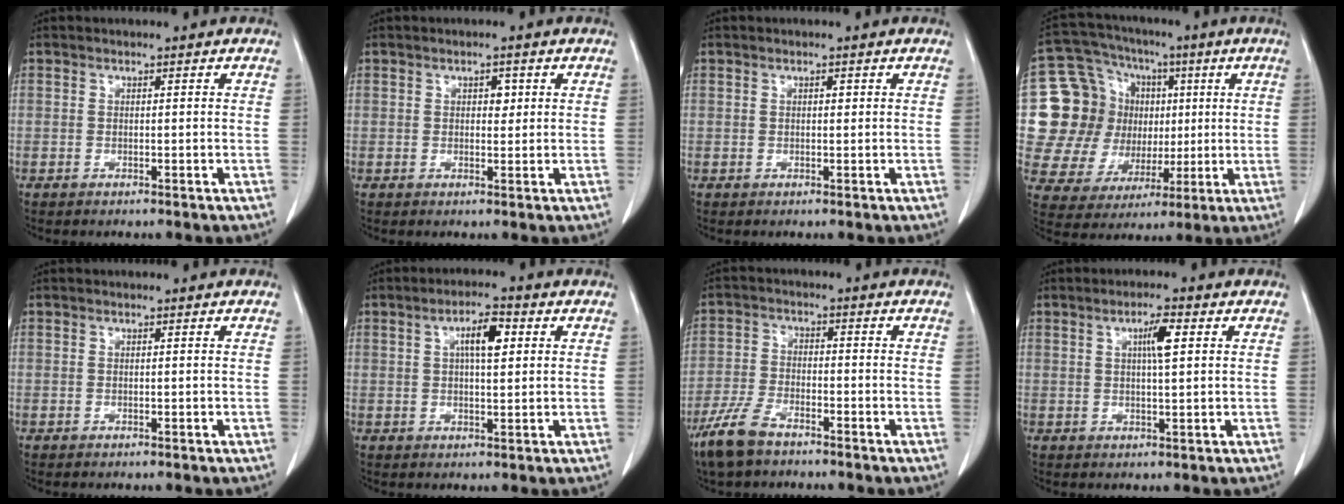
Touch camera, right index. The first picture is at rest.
{"total": 1.1, "force": [0.4, 0.6, 0.8], "torque": [-0.010, 0.000, 0.005]}
{"total": 0.6, "force": [0.2, 0.3, 0.5], "torque": [-0.009, 0.000, 0.004]}
{"total": 17.4, "force": [2.0, 15.1, 8.3], "torque": [-0.157, 0.056, 0.056]}
{"total": 0.0}
{"total": 5.3, "force": [1.6, 1.4, 4.8], "torque": [-0.085, 0.008, 0.027]}
{"total": 6.9, "force": [-5.2, 2.4, 3.9], "torque": [-0.095, -0.009, -0.100]}
{"total": 3.9, "force": [1.3, 0.4, 3.7], "torque": [-0.064, 0.002, 0.021]}